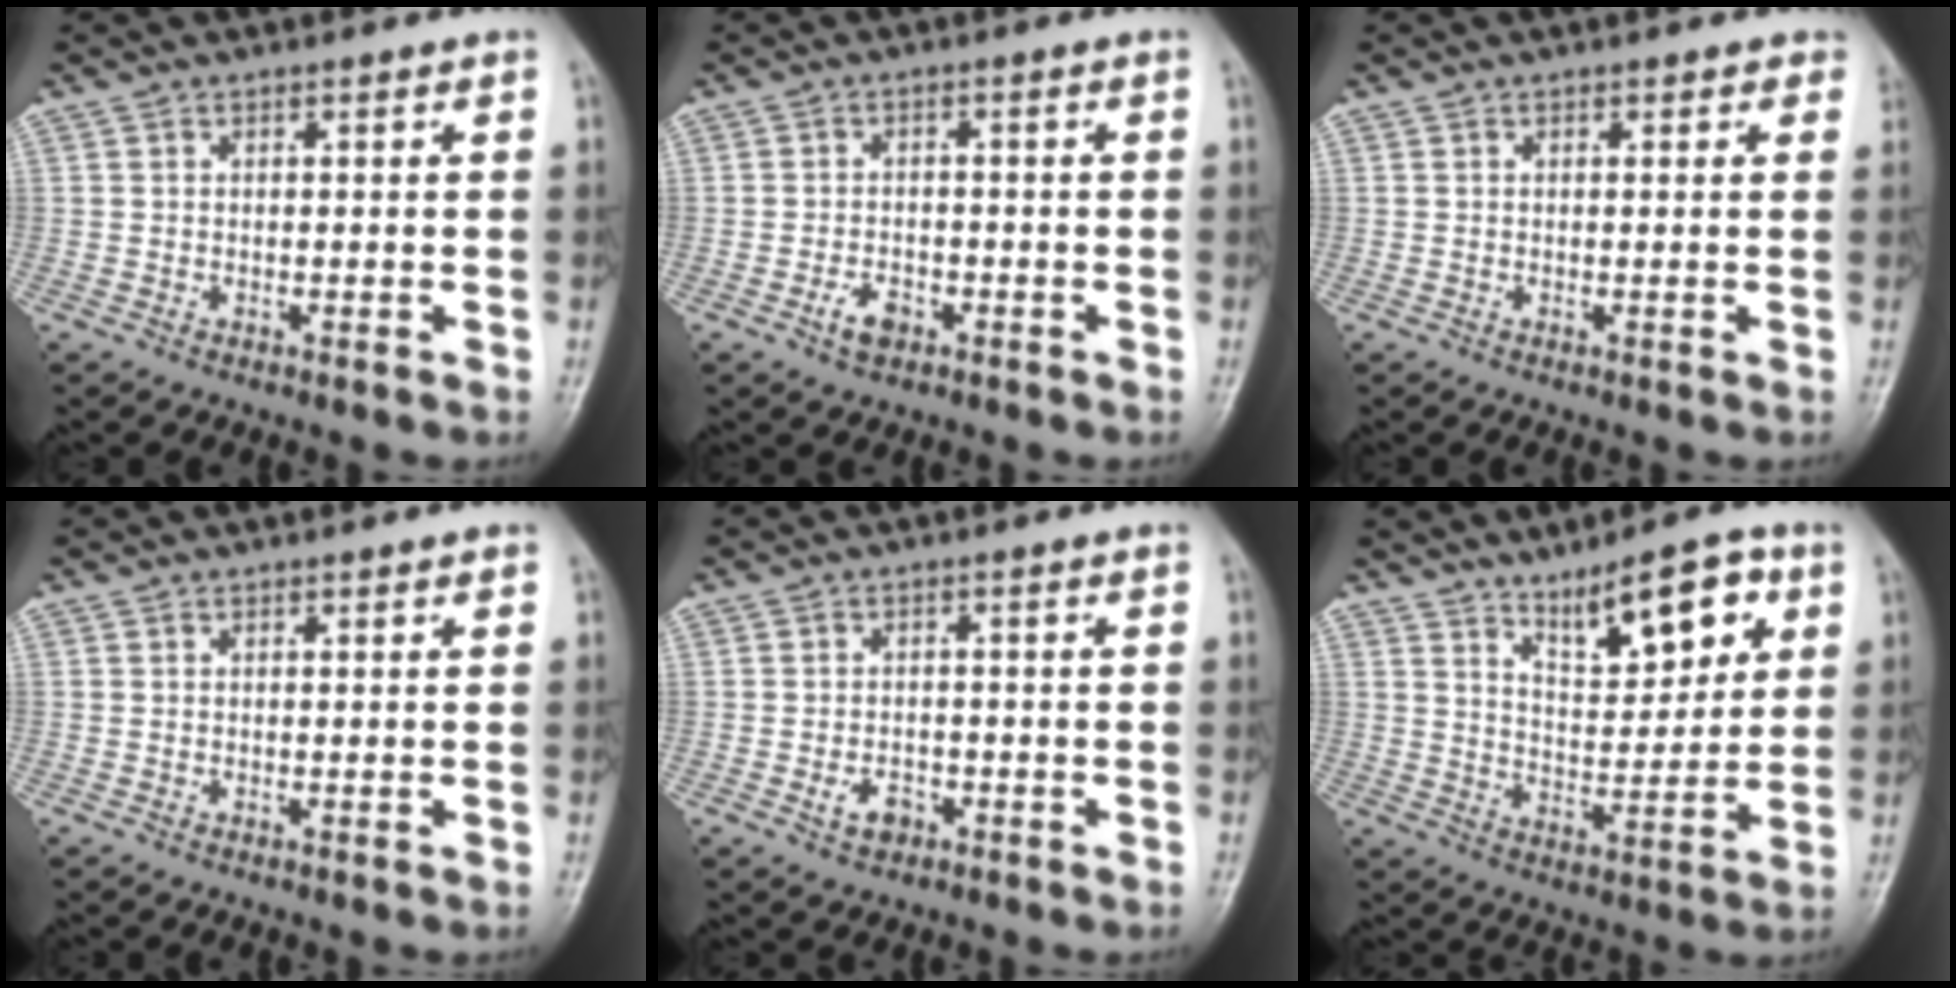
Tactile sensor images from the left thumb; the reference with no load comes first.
{"total": 3.4, "force": [-1.8, 2.0, 2.0], "torque": [-0.032, 0.010, -0.030]}
{"total": 1.5, "force": [0.9, 0.9, 0.8], "torque": [0.008, -0.001, 0.005]}
{"total": 0.6, "force": [0.3, 0.2, 0.4], "torque": [-0.005, 0.000, 0.003]}
{"total": 3.1, "force": [-1.4, 2.1, 1.8], "torque": [-0.028, 0.008, -0.022]}
{"total": 12.0, "force": [6.5, 4.8, 8.9], "torque": [-0.108, -0.034, 0.109]}